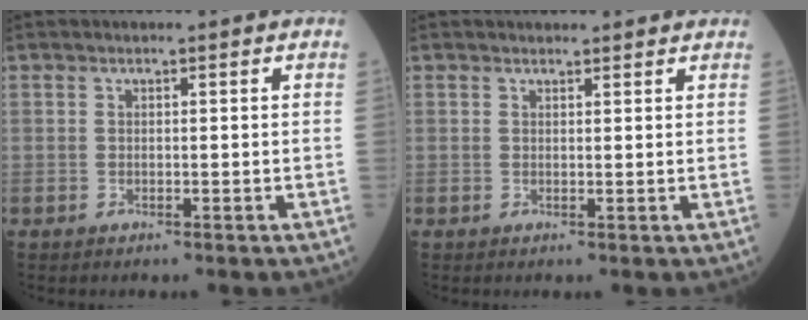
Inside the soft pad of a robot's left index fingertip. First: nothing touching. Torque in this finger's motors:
{"motor_torque": [0.05, -1.20, -0.48, -0.01]}